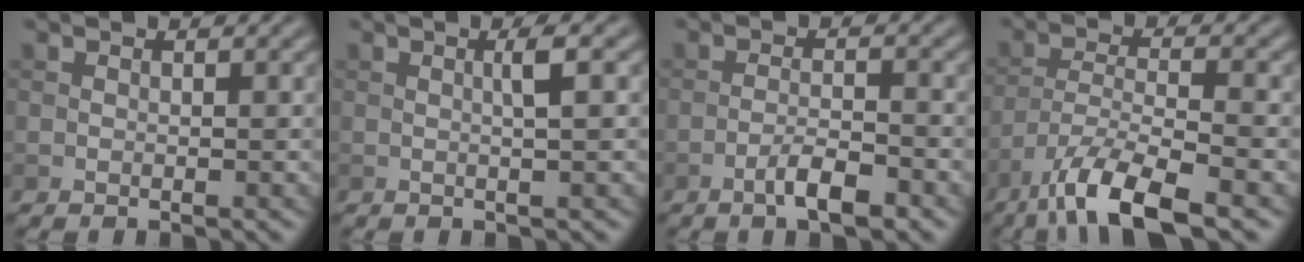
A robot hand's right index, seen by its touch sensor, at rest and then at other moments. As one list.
[{"total": 2.1, "force": [0.3, 0.3, 2.1], "torque": [-0.035, 0.007, 0.001]}, {"total": 3.3, "force": [-2.0, 0.7, 2.5], "torque": [-0.045, 0.007, -0.040]}, {"total": 8.0, "force": [-5.5, 2.0, 5.5], "torque": [-0.099, -0.003, -0.106]}]